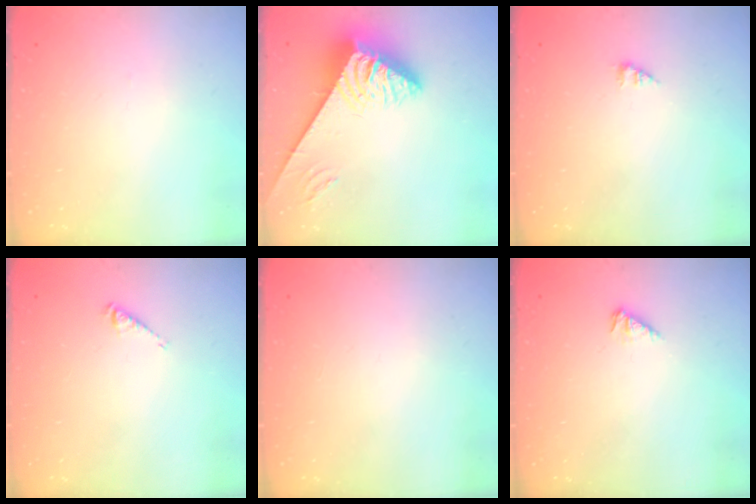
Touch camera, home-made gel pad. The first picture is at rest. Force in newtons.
{"total": 6.7, "press": 6.6, "slide": 0.8}
{"total": 1.3, "press": 1.3, "slide": 0.2}
{"total": 3.4, "press": 3.4, "slide": 0.6}
{"total": 0.0}
{"total": 2.7, "press": 2.6, "slide": 0.4}